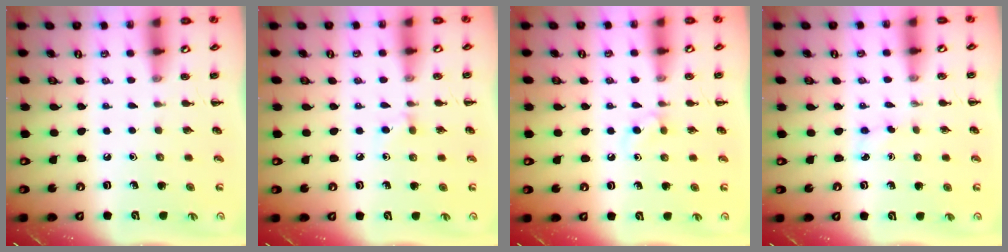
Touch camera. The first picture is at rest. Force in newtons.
{"total": 4.2, "press": 3.9, "slide": 1.7}
{"total": 2.9, "press": 2.6, "slide": 1.3}
{"total": 2.8, "press": 2.7, "slide": 0.8}